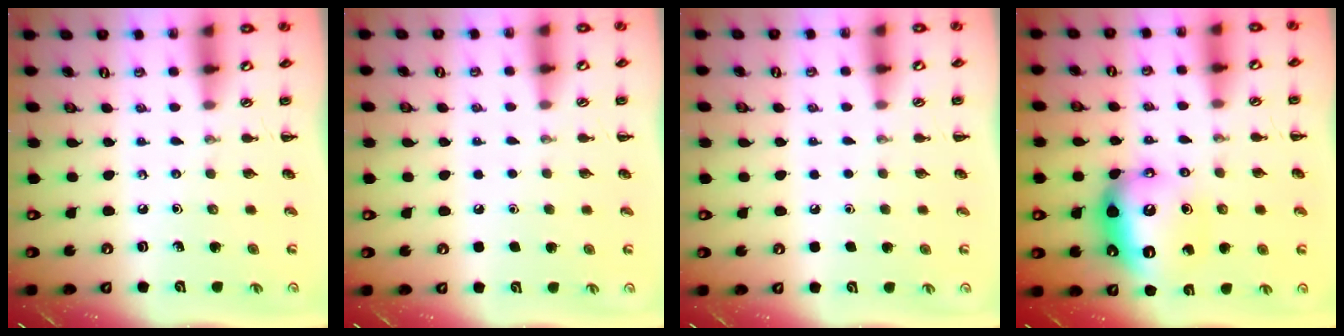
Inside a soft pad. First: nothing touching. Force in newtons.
{"total": 1.7, "press": 1.7, "slide": 0.1}
{"total": 1.6, "press": 1.6, "slide": 0.1}
{"total": 13.3, "press": 13.3, "slide": 1.5}